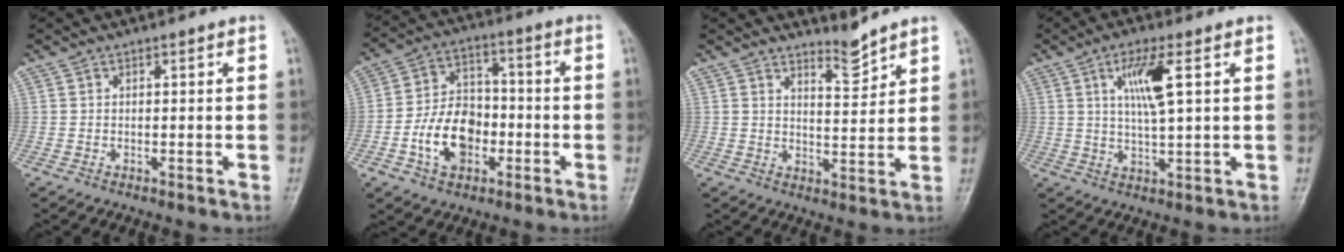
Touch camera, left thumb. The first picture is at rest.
{"total": 12.5, "force": [-3.8, 8.9, 7.9], "torque": [-0.114, 0.032, -0.068]}
{"total": 3.9, "force": [3.7, 0.5, 1.0], "torque": [-0.009, -0.044, 0.069]}
{"total": 8.0, "force": [2.6, 1.6, 7.4], "torque": [-0.144, -0.010, 0.049]}